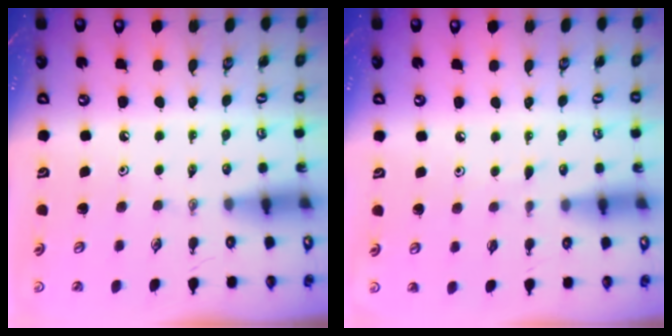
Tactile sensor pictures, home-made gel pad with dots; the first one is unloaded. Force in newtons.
{"total": 5.2, "press": 5.1, "slide": 0.4}